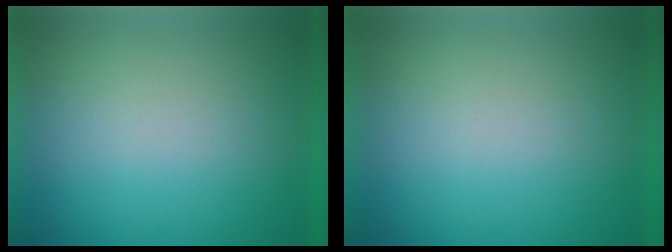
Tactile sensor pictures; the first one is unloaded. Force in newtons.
{"total": 0.0}